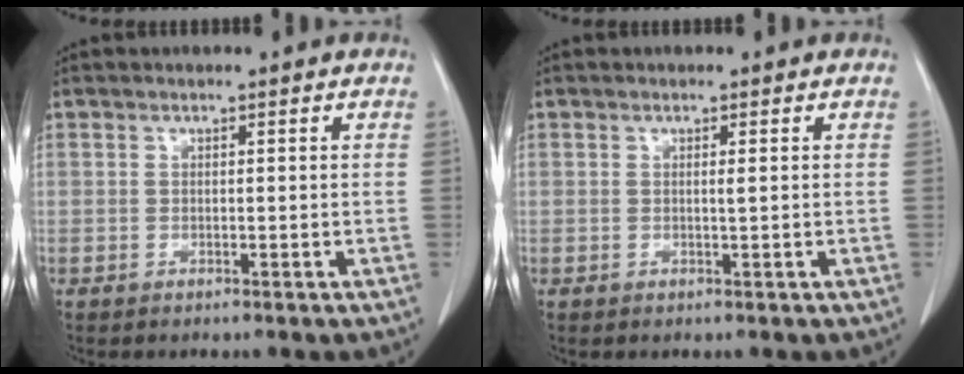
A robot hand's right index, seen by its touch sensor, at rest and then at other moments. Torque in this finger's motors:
{"motor_torque": [-0.05, 0.03, 0.06, 0.00]}